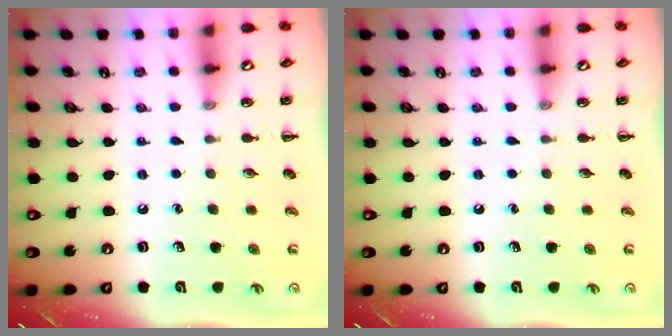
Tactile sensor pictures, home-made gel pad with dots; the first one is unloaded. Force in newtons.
{"total": 0.0}